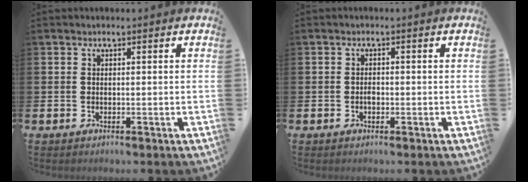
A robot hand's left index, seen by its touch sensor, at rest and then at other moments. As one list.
[{"total": 1.0, "force": [-0.3, 0.7, 0.7], "torque": [-0.012, 0.002, -0.007]}]